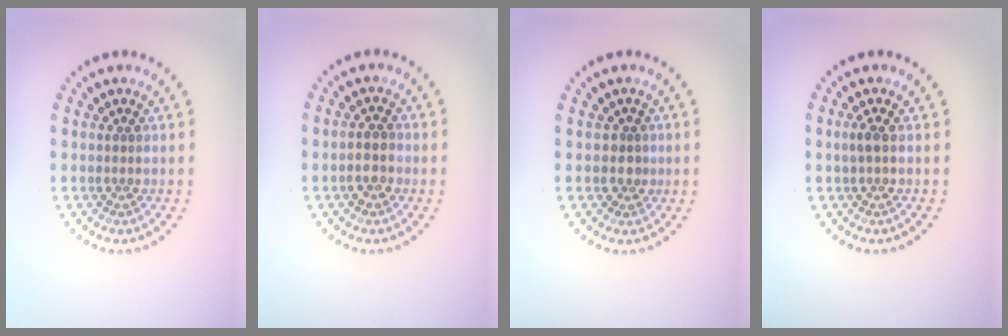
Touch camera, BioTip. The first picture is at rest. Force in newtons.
{"total": 1.9, "press": 1.8, "slide": 0.6}
{"total": 1.6, "press": 1.3, "slide": 0.9}
{"total": 1.1, "press": 1.0, "slide": 0.3}